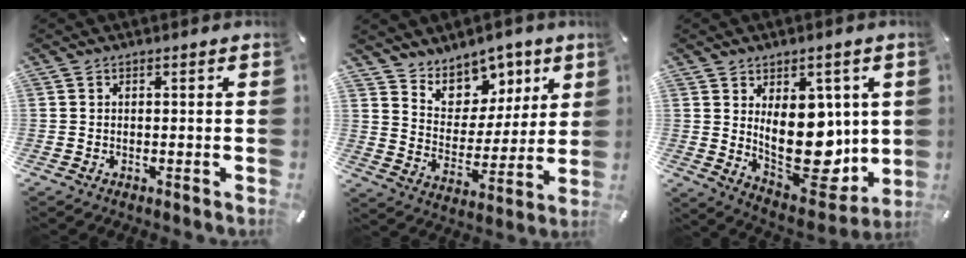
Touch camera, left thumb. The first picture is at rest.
{"total": 10.2, "force": [7.5, 7.0, 0.8], "torque": [-0.020, -0.079, 0.141]}
{"total": 16.9, "force": [2.4, 10.8, 12.8], "torque": [-0.187, -0.042, 0.051]}